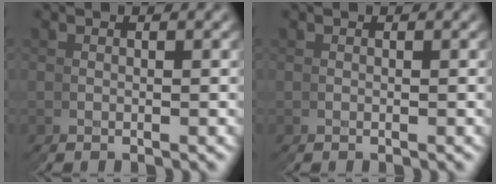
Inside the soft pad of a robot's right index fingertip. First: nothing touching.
{"total": 0.0}